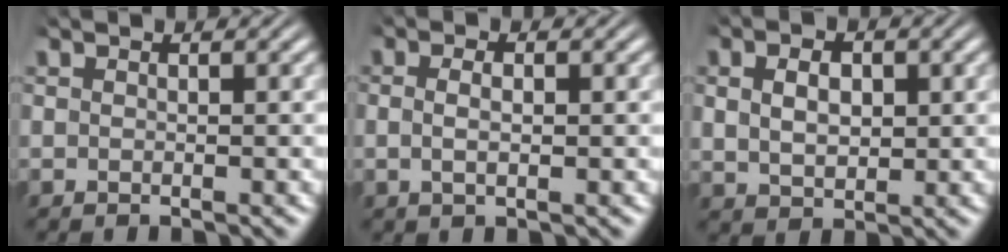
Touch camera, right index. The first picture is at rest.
{"total": 1.7, "force": [-0.1, 0.5, 1.6], "torque": [-0.032, -0.006, 0.002]}
{"total": 3.4, "force": [0.7, 2.3, 2.4], "torque": [-0.036, -0.007, 0.023]}